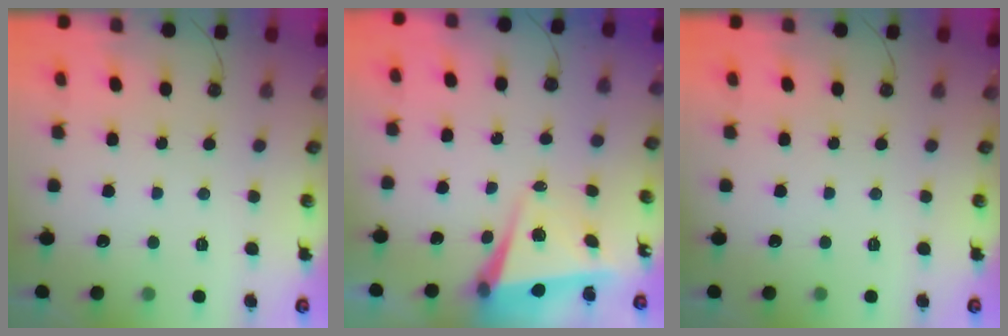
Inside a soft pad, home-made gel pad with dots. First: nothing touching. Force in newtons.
{"total": 5.4, "press": 5.2, "slide": 1.3}
{"total": 0.0}